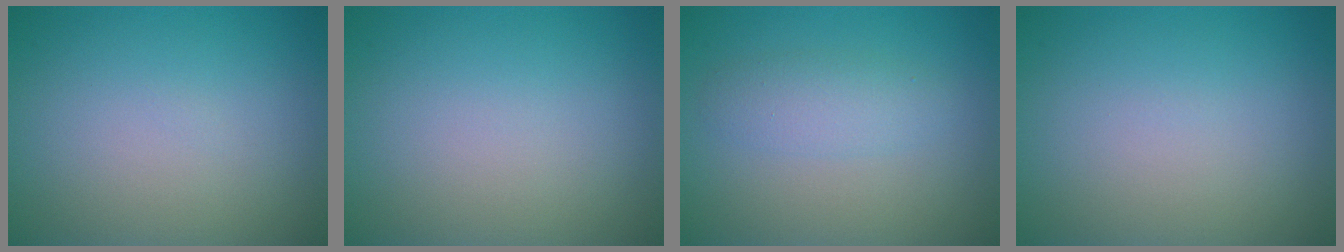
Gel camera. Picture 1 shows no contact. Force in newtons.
{"total": 0.0}
{"total": 2.4, "press": 2.4, "slide": 0.0}
{"total": 0.0}